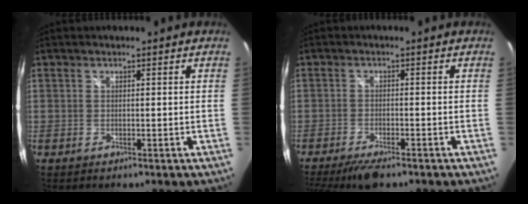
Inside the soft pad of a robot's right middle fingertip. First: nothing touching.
{"total": 8.1, "force": [-6.4, 1.7, 4.6], "torque": [-0.109, -0.024, -0.111]}